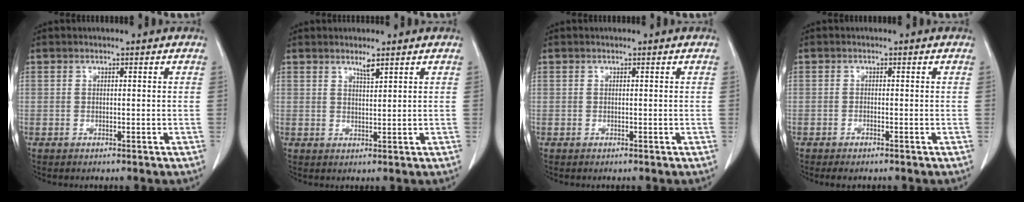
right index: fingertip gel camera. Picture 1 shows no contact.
{"total": 1.7, "force": [1.4, 0.0, 1.0], "torque": [-0.019, -0.005, 0.027]}
{"total": 0.0}
{"total": 1.5, "force": [-1.2, 0.3, 0.9], "torque": [-0.013, -0.003, -0.014]}